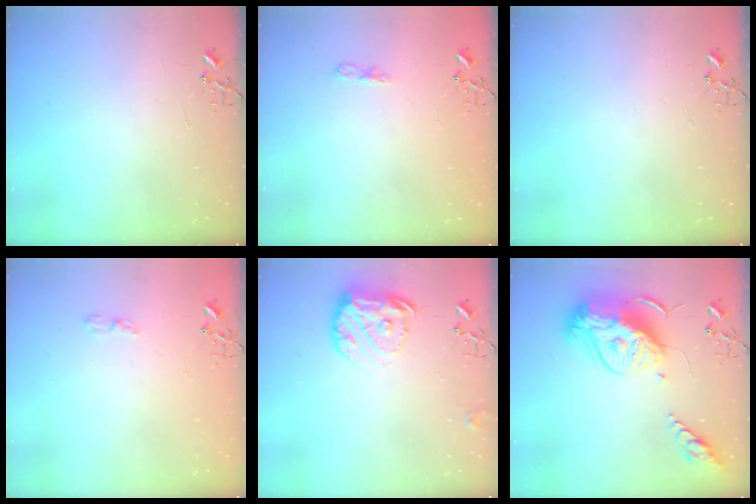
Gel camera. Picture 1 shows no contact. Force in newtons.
{"total": 5.1, "press": 5.1, "slide": 0.6}
{"total": 0.0}
{"total": 4.8, "press": 4.8, "slide": 0.5}
{"total": 14.8, "press": 14.8, "slide": 1.3}
{"total": 18.8, "press": 18.7, "slide": 1.8}